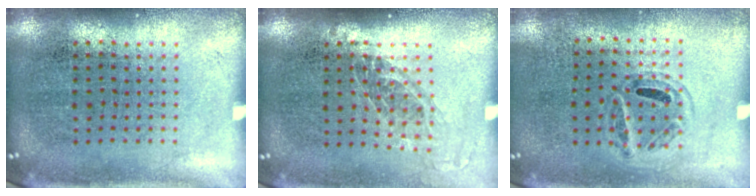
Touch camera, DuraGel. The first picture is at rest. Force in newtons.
{"total": 1.1, "press": 1.0, "slide": 0.6}
{"total": 0.9, "press": 0.8, "slide": 0.4}